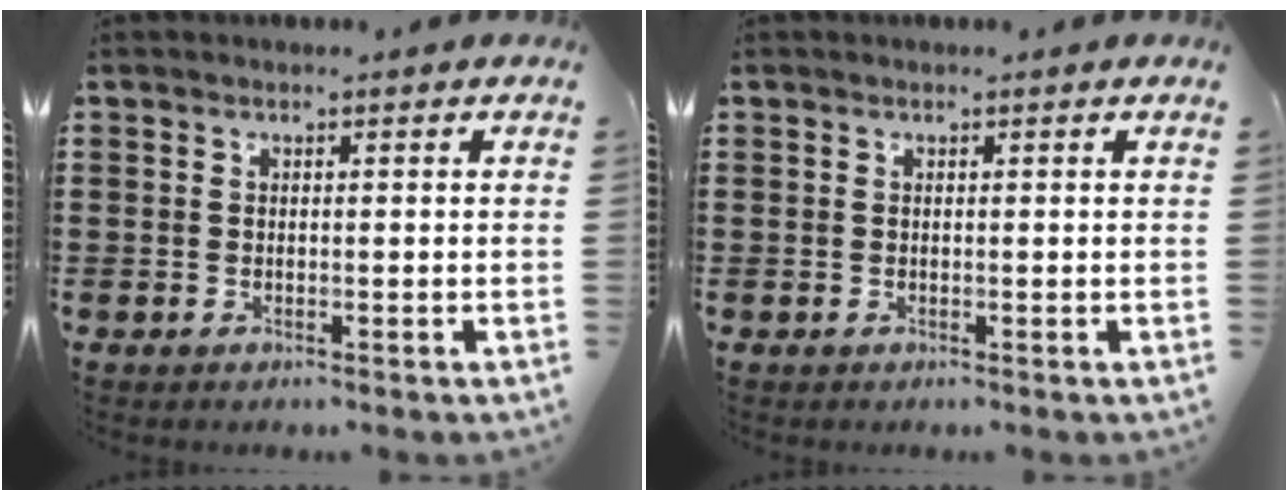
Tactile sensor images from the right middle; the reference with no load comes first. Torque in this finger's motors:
{"motor_torque": [0.09, -0.12, 0.00, 0.01]}